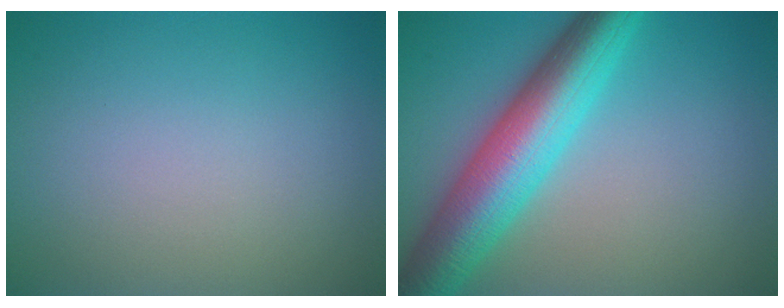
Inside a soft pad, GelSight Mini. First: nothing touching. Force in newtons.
{"total": 9.2, "press": 9.2, "slide": 0.2}